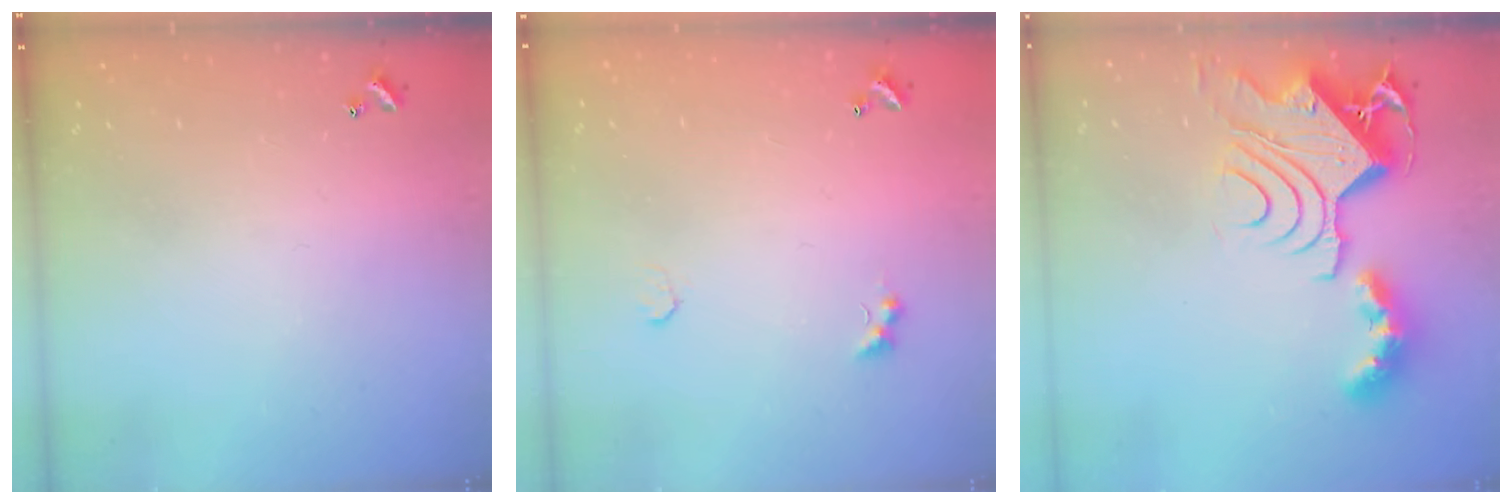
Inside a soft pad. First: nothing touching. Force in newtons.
{"total": 2.1, "press": 2.1, "slide": 0.5}
{"total": 14.1, "press": 14.0, "slide": 1.4}